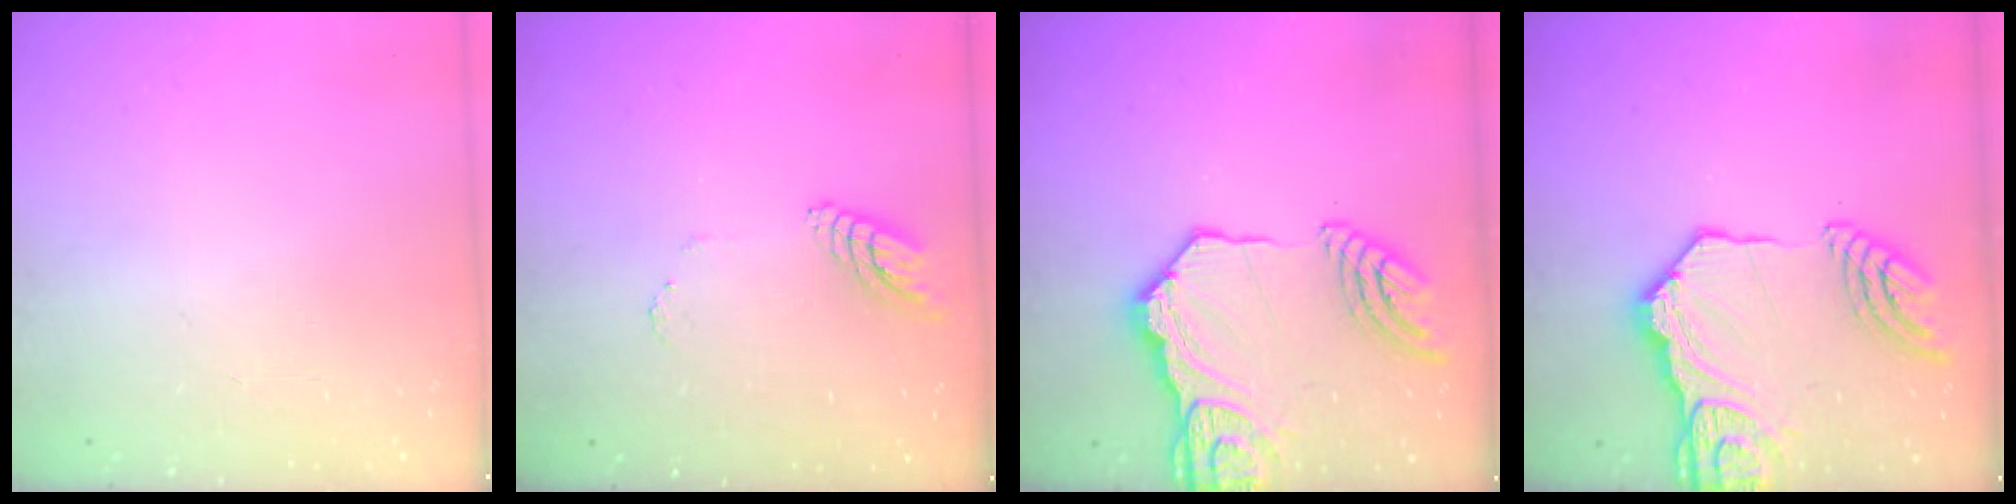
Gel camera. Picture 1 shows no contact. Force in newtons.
{"total": 6.8, "press": 6.7, "slide": 0.7}
{"total": 19.1, "press": 19.0, "slide": 1.3}
{"total": 19.1, "press": 19.0, "slide": 1.3}